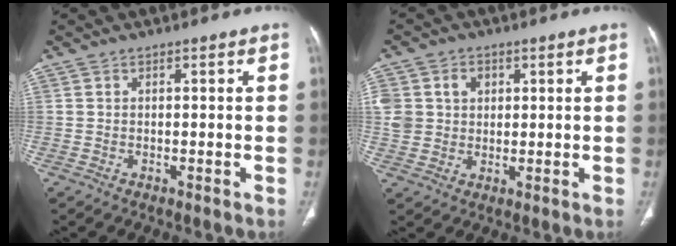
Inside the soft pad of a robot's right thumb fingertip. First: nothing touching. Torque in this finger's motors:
{"motor_torque": [0.88, 0.84, 0.23, 0.64, 0.00]}